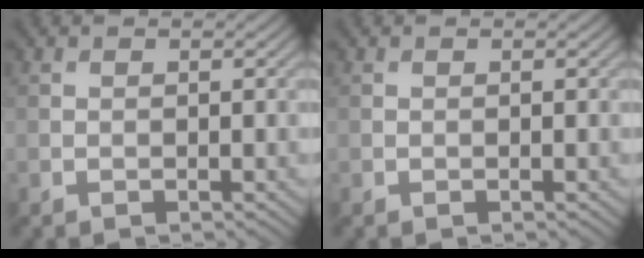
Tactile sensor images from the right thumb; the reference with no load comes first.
{"total": 0.0}